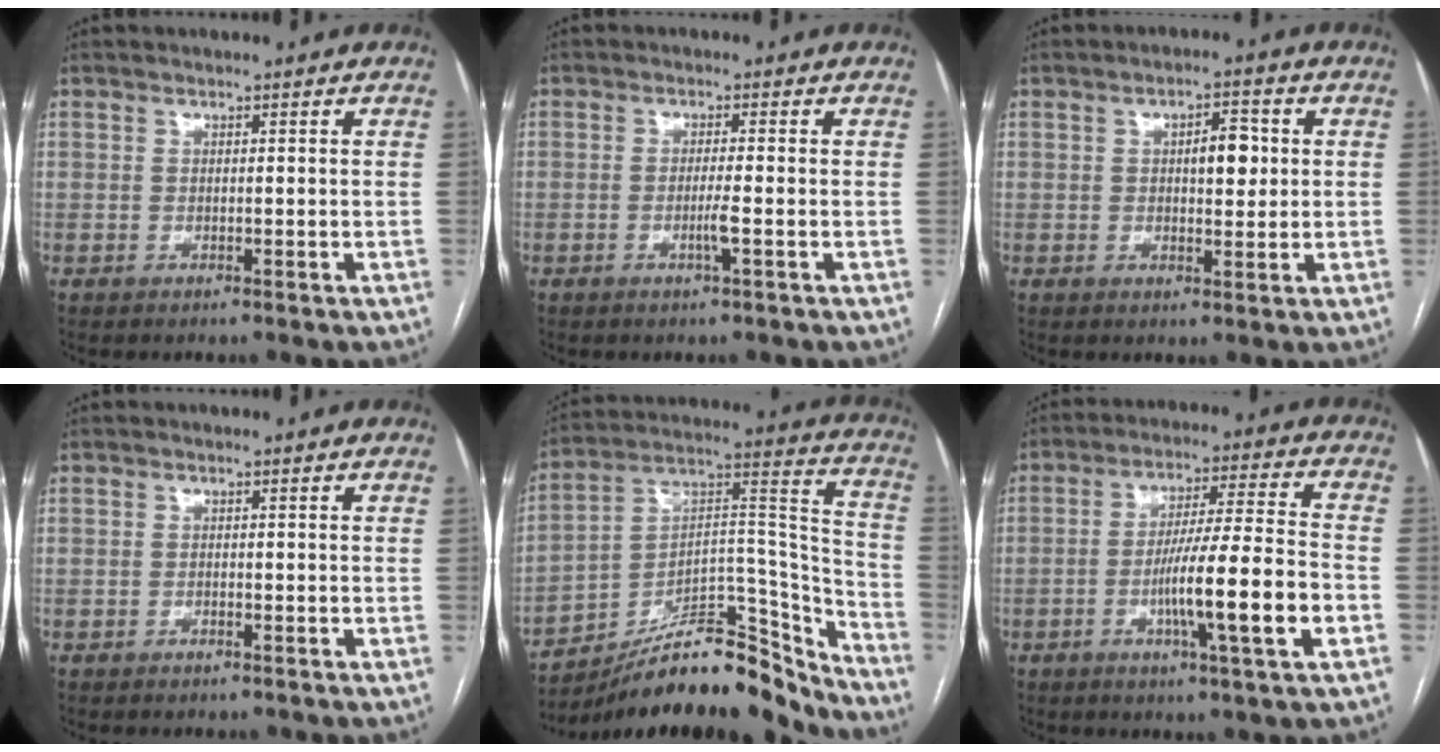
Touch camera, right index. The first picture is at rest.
{"total": 2.4, "force": [-0.8, -0.3, 2.3], "torque": [-0.045, -0.004, -0.015]}
{"total": 4.8, "force": [0.8, 1.9, 4.3], "torque": [-0.063, 0.007, 0.013]}
{"total": 0.7, "force": [-0.6, 0.2, 0.2], "torque": [-0.007, -0.001, -0.008]}
{"total": 23.7, "force": [-20.0, 6.0, 11.1], "torque": [-0.145, 0.053, -0.314]}
{"total": 13.6, "force": [-4.0, -0.2, 13.0], "torque": [-0.222, -0.002, -0.069]}